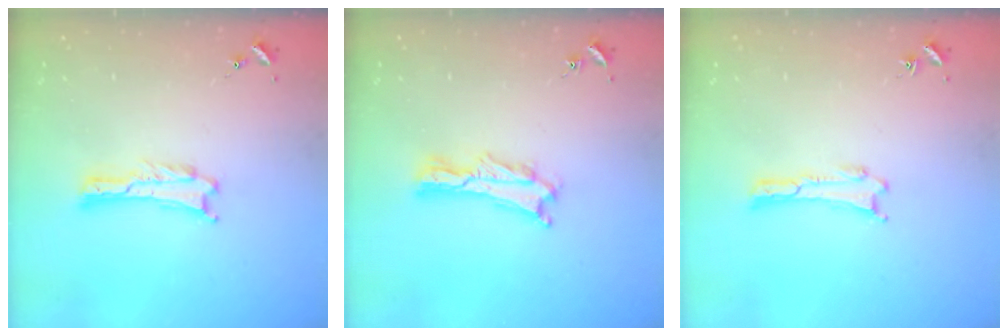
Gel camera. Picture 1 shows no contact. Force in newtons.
{"total": 2.1, "press": 2.1, "slide": 0.3}
{"total": 0.0}